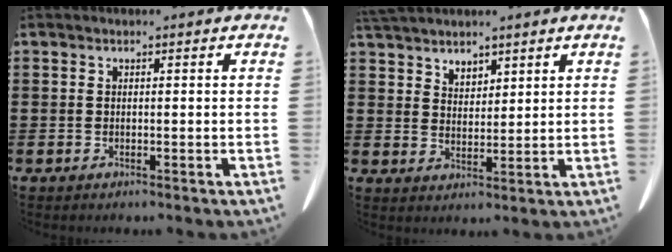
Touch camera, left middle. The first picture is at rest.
{"total": 3.8, "force": [3.4, 1.5, 0.3], "torque": [-0.019, -0.006, 0.066]}